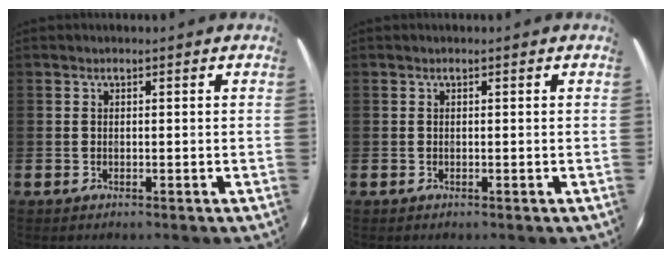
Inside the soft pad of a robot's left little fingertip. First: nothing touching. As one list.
[{"total": 0.0}]